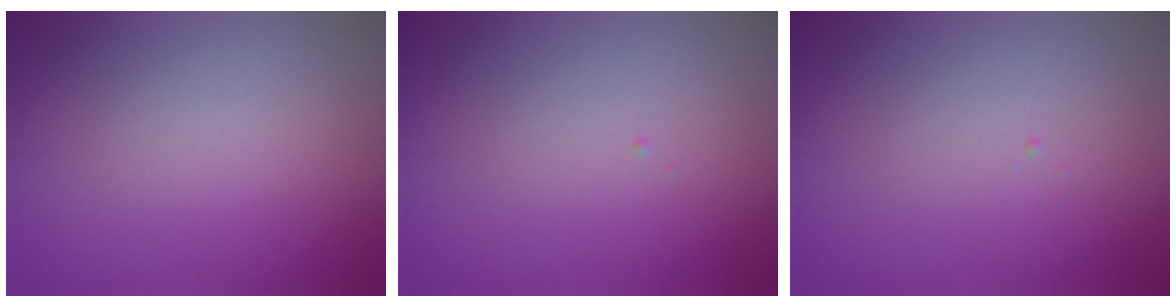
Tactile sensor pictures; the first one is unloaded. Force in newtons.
{"total": 0.0}
{"total": 0.0}